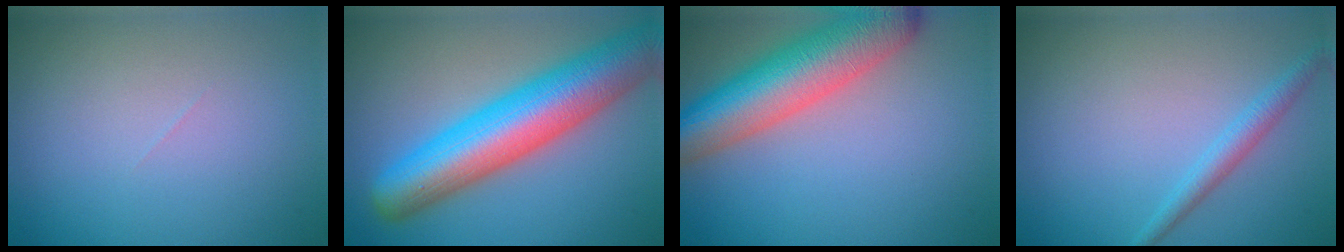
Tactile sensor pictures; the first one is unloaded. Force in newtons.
{"total": 10.6, "press": 10.6, "slide": 0.4}
{"total": 9.1, "press": 9.1, "slide": 0.6}
{"total": 1.9, "press": 1.9, "slide": 0.0}